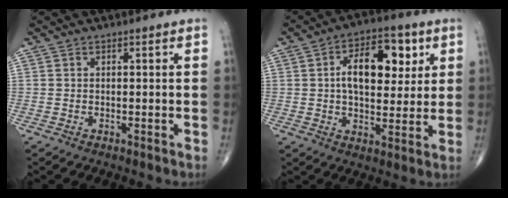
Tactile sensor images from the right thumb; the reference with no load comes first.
{"total": 13.7, "force": [3.6, 7.6, 10.8], "torque": [-0.133, 0.000, 0.052]}